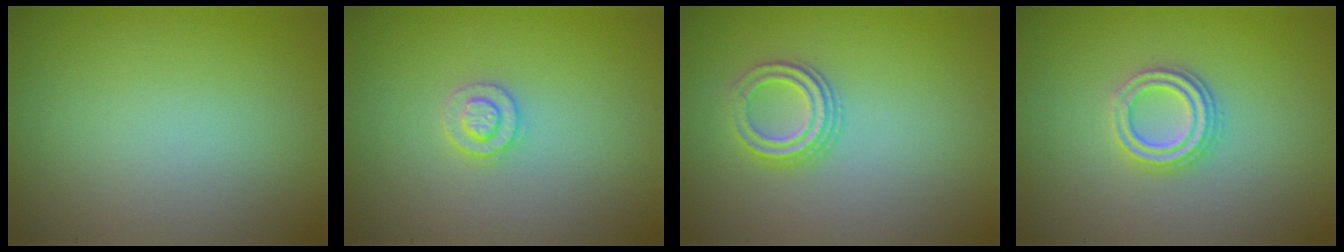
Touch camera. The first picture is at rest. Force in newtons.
{"total": 1.8, "press": 1.8, "slide": 0.4}
{"total": 2.6, "press": 2.3, "slide": 1.2}
{"total": 2.7, "press": 2.5, "slide": 1.2}